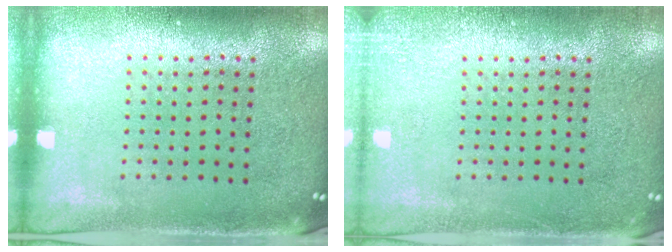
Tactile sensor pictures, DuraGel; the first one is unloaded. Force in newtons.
{"total": 1.5, "press": 1.5, "slide": 0.3}